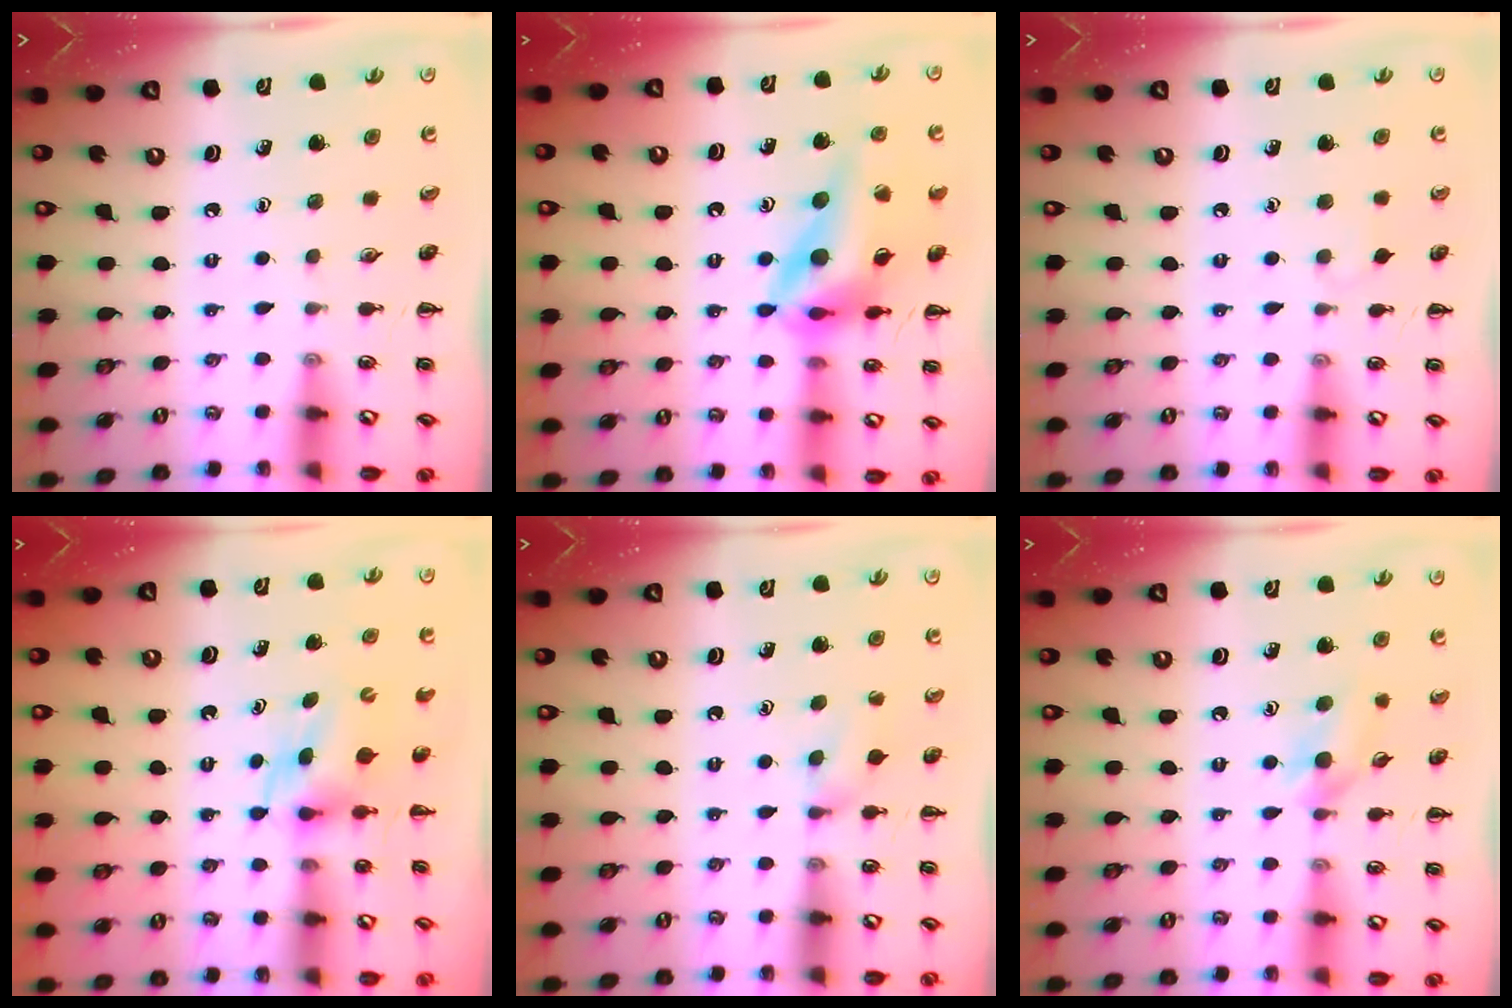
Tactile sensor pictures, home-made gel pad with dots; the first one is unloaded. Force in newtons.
{"total": 16.8, "press": 16.2, "slide": 4.4}
{"total": 2.8, "press": 2.5, "slide": 1.1}
{"total": 3.1, "press": 2.9, "slide": 1.2}
{"total": 5.4, "press": 5.1, "slide": 1.7}
{"total": 6.5, "press": 6.3, "slide": 1.8}